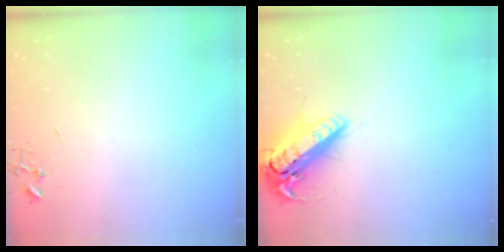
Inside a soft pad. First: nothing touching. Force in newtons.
{"total": 17.8, "press": 17.5, "slide": 3.4}